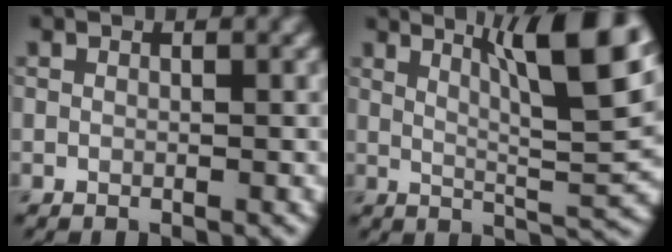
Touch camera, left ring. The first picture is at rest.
{"total": 10.3, "force": [5.1, 2.1, 8.7], "torque": [-0.111, 0.013, 0.080]}